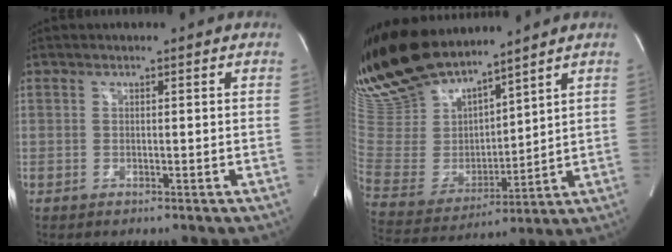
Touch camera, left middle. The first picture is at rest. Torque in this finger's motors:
{"motor_torque": [0.37, -0.35, 1.05, 0.21]}